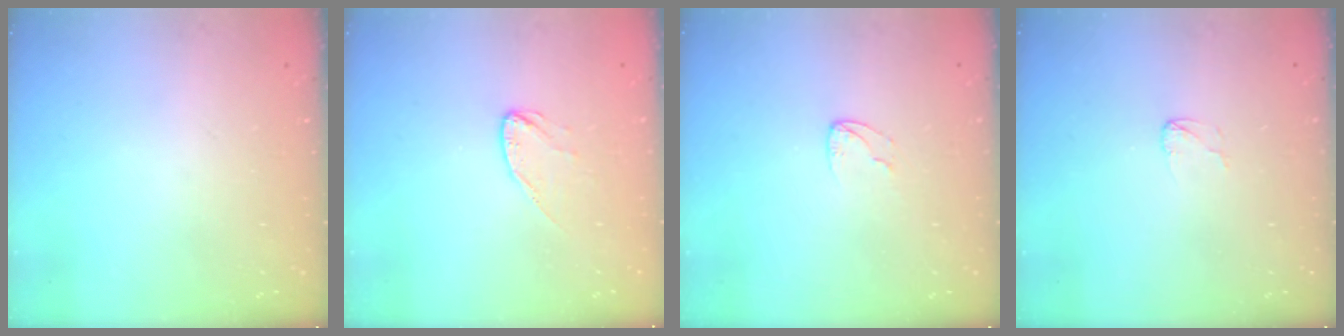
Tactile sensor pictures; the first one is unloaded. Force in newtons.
{"total": 5.8, "press": 5.7, "slide": 0.5}
{"total": 4.0, "press": 4.0, "slide": 0.4}
{"total": 2.7, "press": 2.7, "slide": 0.2}